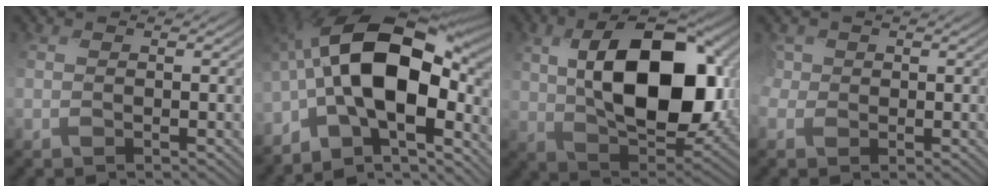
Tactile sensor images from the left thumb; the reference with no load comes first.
{"total": 18.2, "force": [-3.2, 9.7, 15.1], "torque": [-0.266, 0.017, -0.071]}
{"total": 16.8, "force": [2.3, 9.7, 13.5], "torque": [-0.237, 0.001, 0.047]}
{"total": 2.4, "force": [0.3, 2.2, 0.8], "torque": [-0.032, 0.003, 0.002]}